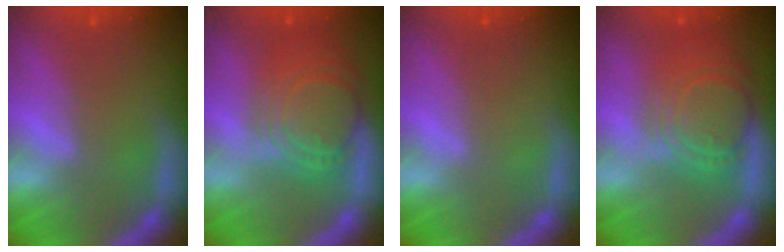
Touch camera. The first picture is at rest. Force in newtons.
{"total": 10.0}
{"total": 0.0}
{"total": 9.5}